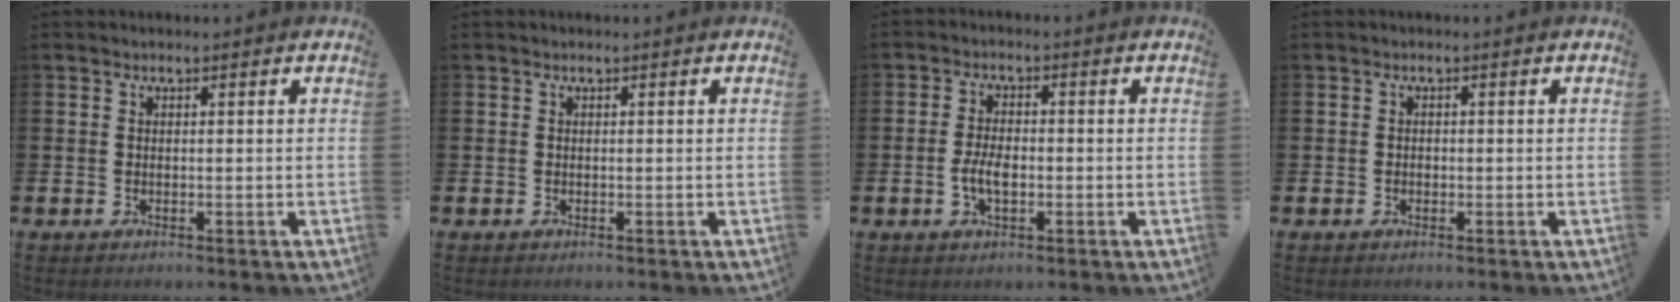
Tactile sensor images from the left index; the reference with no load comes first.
{"total": 0.0}
{"total": 3.6, "force": [-0.7, 1.8, 3.1], "torque": [-0.059, 0.001, -0.016]}
{"total": 0.7, "force": [-0.3, 0.6, 0.2], "torque": [-0.008, 0.006, -0.006]}